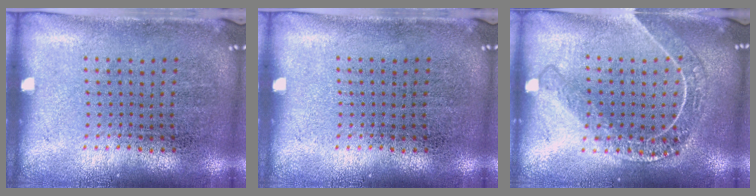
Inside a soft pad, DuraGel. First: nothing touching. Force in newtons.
{"total": 0.0}
{"total": 1.8, "press": 1.6, "slide": 0.8}